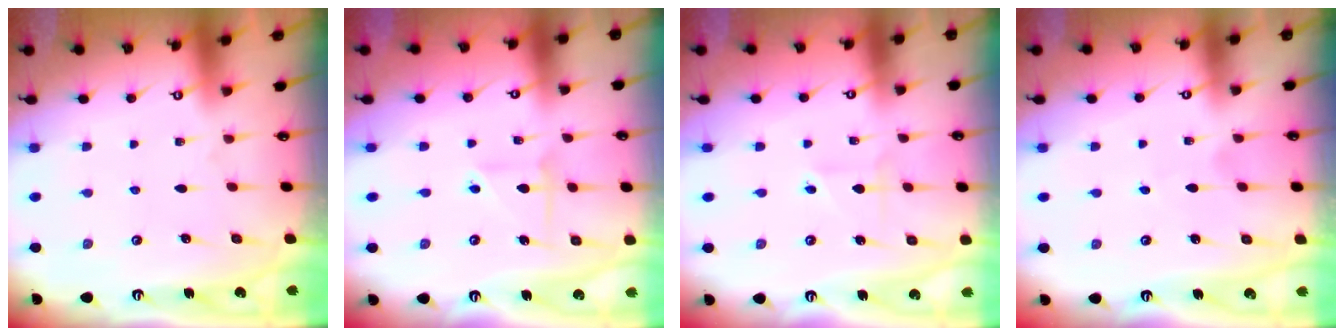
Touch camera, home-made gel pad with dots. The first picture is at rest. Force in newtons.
{"total": 4.5, "press": 4.4, "slide": 0.7}
{"total": 2.0, "press": 1.9, "slide": 0.5}
{"total": 2.0, "press": 2.0, "slide": 0.2}